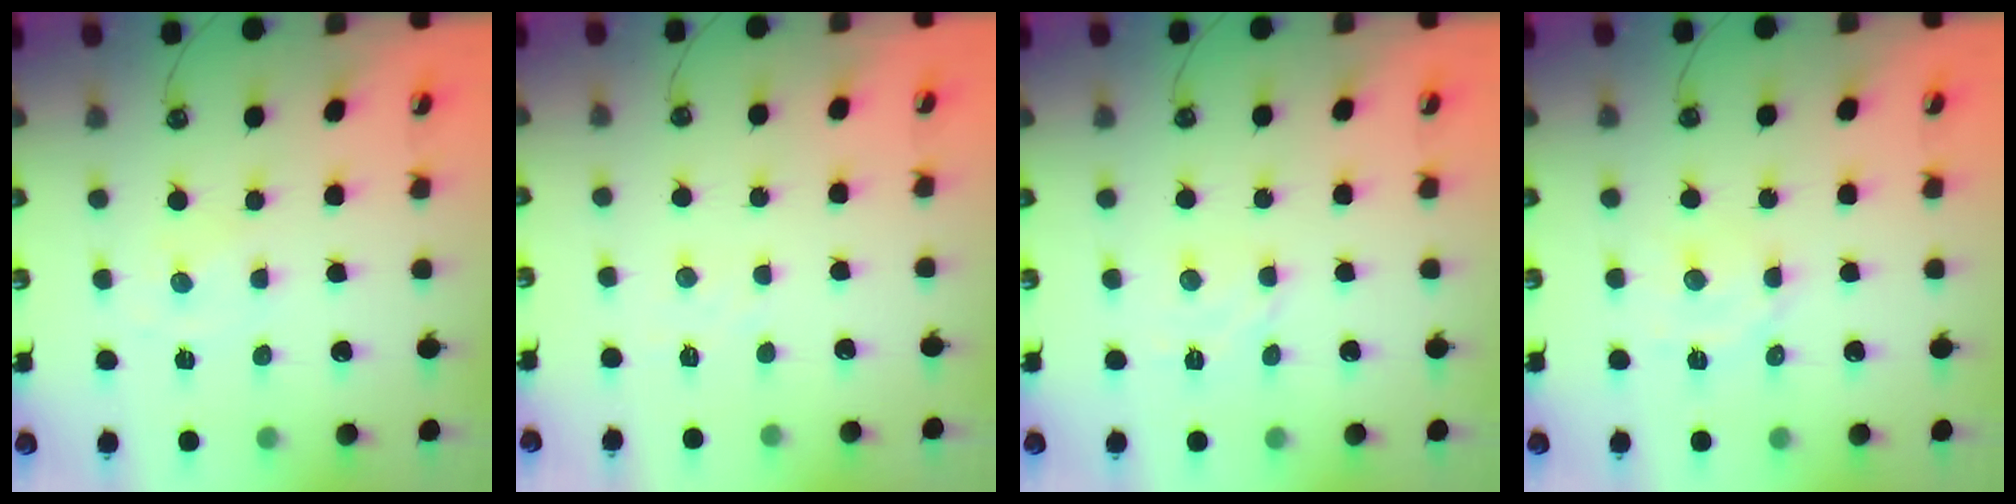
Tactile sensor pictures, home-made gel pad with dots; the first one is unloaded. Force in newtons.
{"total": 2.5, "press": 2.5, "slide": 0.4}
{"total": 2.9, "press": 2.9, "slide": 0.3}
{"total": 6.8, "press": 6.8, "slide": 0.4}